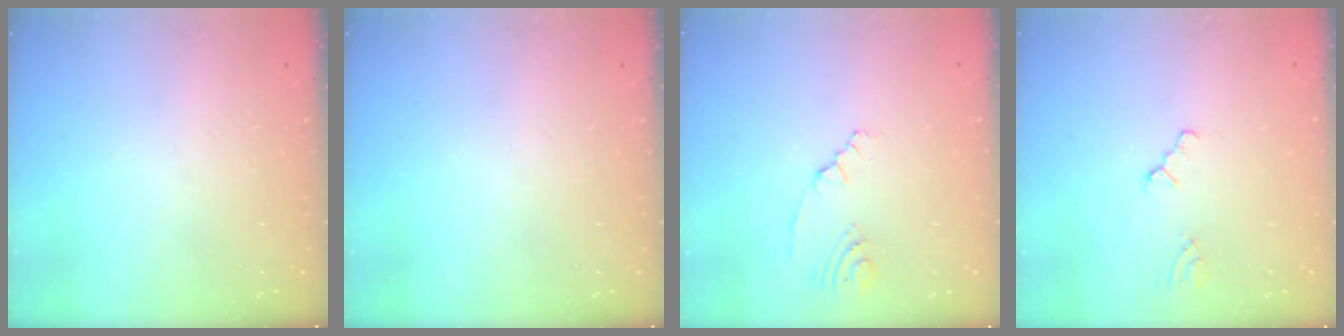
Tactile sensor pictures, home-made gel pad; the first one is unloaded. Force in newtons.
{"total": 0.0}
{"total": 2.4, "press": 2.1, "slide": 1.2}
{"total": 0.5, "press": 0.5, "slide": 0.2}